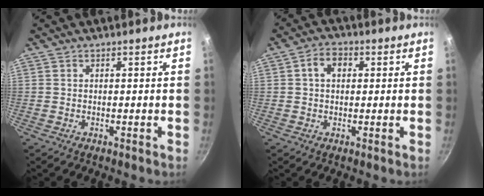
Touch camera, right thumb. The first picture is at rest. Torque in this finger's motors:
{"motor_torque": [-0.01, 1.35, 0.52, -0.15, 0.02]}